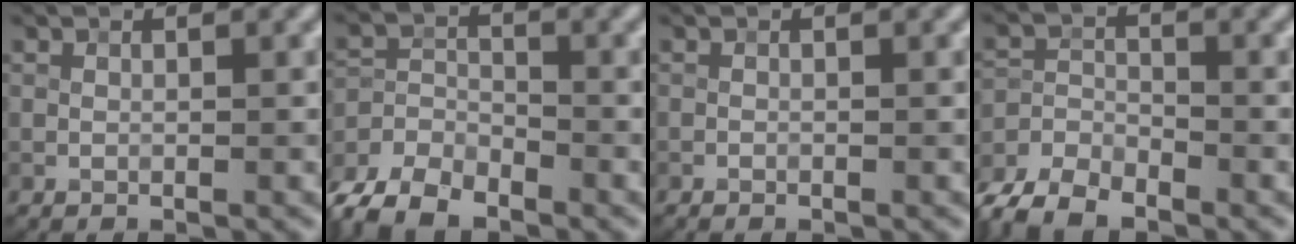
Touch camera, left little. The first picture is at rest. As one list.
[{"total": 6.3, "force": [-5.2, 2.6, 2.2], "torque": [-0.037, -0.020, -0.107]}, {"total": 0.0}, {"total": 5.4, "force": [-4.6, 2.1, 2.0], "torque": [-0.031, -0.015, -0.097]}]